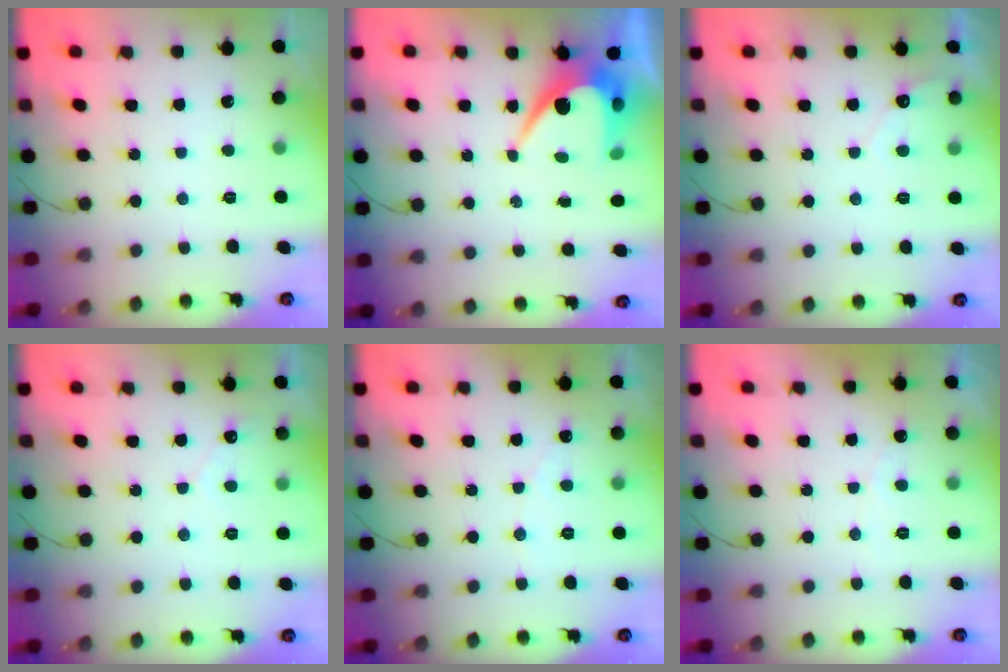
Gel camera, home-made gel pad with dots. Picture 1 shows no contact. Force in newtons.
{"total": 7.7, "press": 7.7, "slide": 0.5}
{"total": 3.4, "press": 3.4, "slide": 0.1}
{"total": 2.3, "press": 2.3, "slide": 0.1}
{"total": 2.5, "press": 2.5, "slide": 0.1}
{"total": 3.0, "press": 3.0, "slide": 0.2}